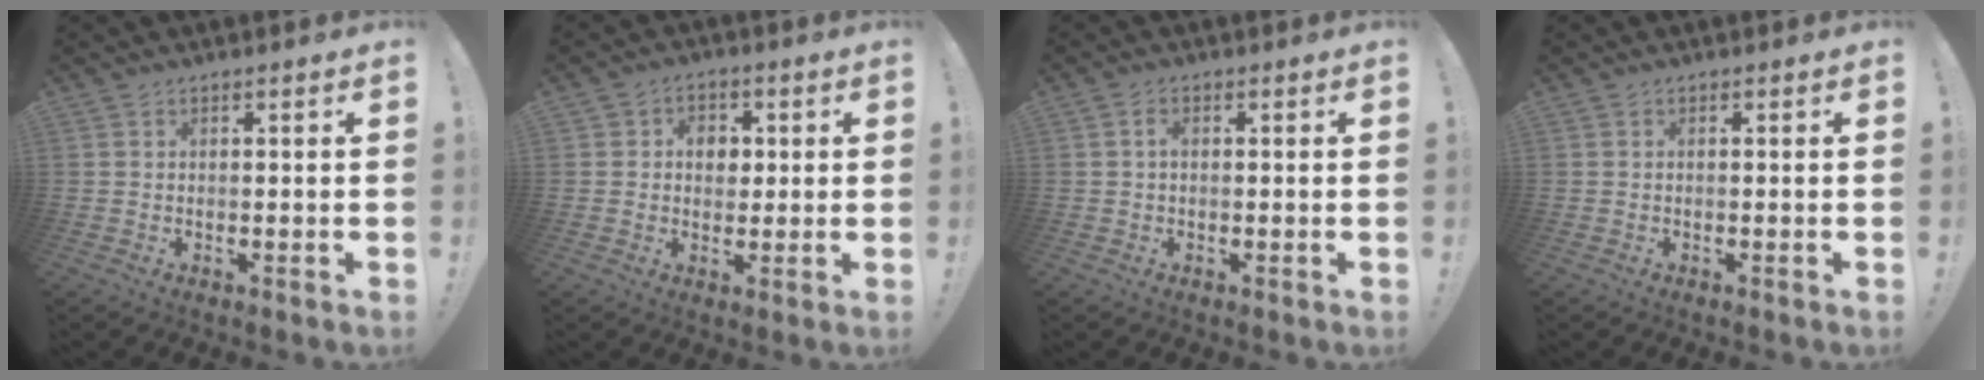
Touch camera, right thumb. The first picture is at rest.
{"total": 5.2, "force": [0.2, 4.7, 2.3], "torque": [-0.033, 0.008, 0.001]}
{"total": 1.4, "force": [0.1, 0.9, 1.2], "torque": [-0.017, 0.002, -0.001]}
{"total": 0.0}